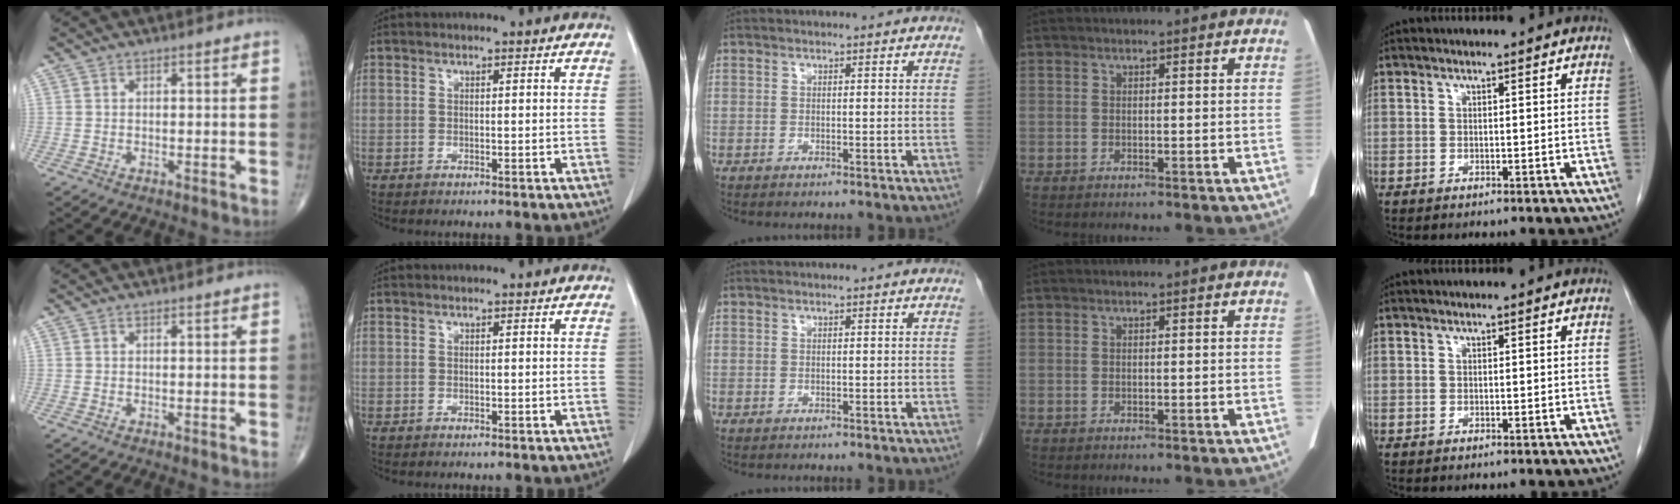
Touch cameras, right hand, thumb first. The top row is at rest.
{}